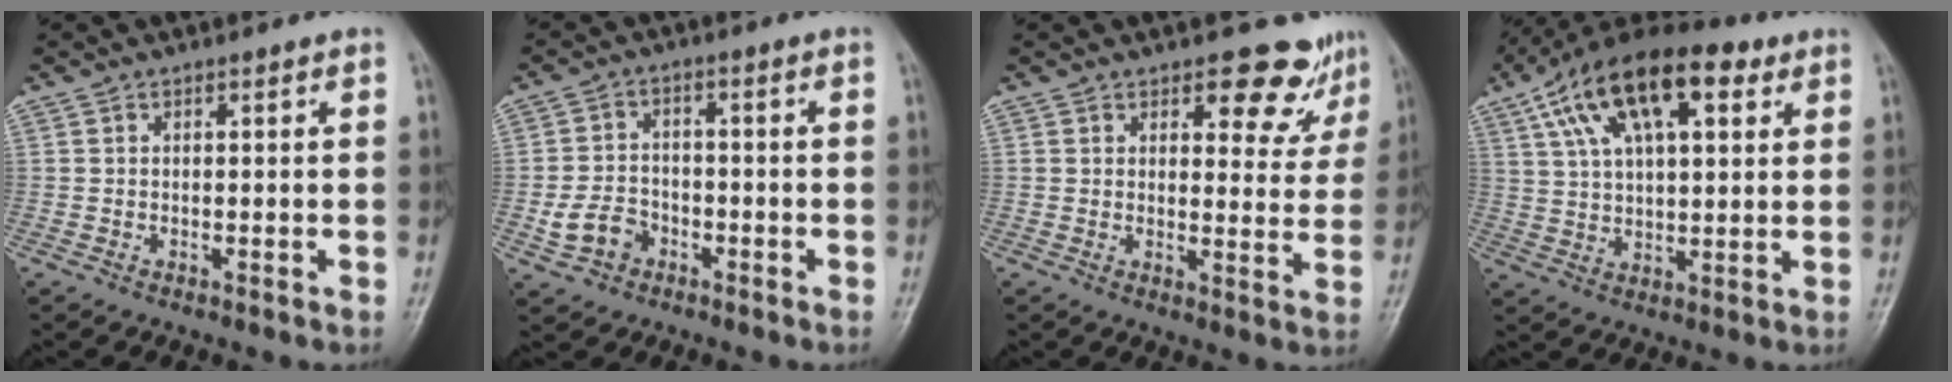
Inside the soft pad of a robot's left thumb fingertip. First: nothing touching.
{"total": 6.3, "force": [-2.5, 5.1, 2.8], "torque": [-0.042, 0.023, -0.042]}
{"total": 8.4, "force": [6.6, 4.0, 3.1], "torque": [0.000, -0.047, 0.072]}
{"total": 18.9, "force": [8.7, 8.7, 14.4], "torque": [-0.239, 0.008, 0.148]}